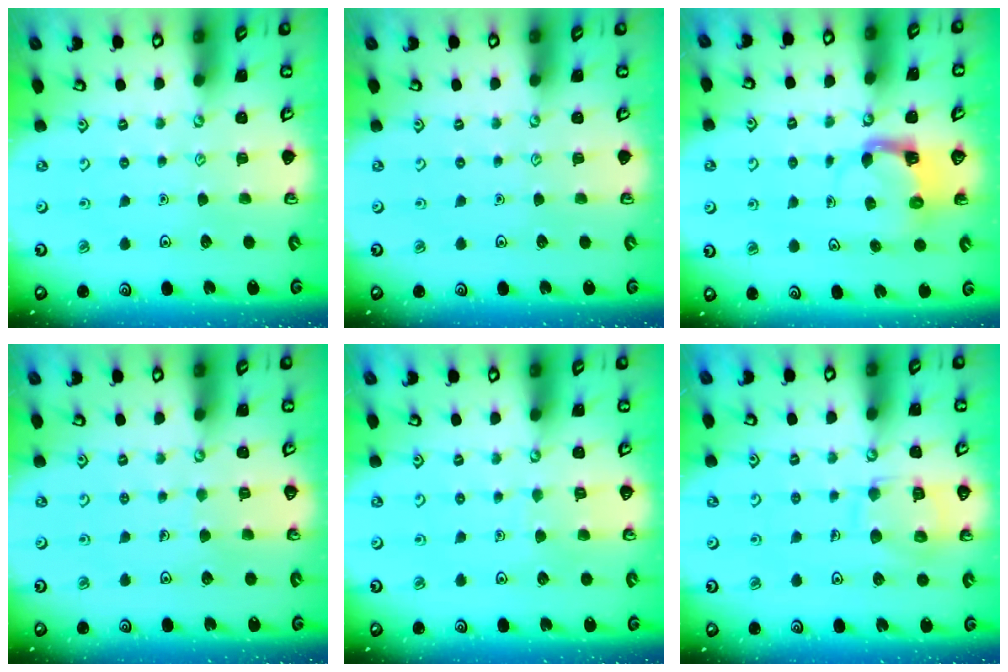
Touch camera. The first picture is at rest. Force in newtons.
{"total": 0.0}
{"total": 4.0, "press": 3.9, "slide": 0.7}
{"total": 4.0, "press": 3.9, "slide": 0.4}
{"total": 5.0, "press": 4.9, "slide": 0.4}
{"total": 11.5, "press": 11.4, "slide": 1.2}